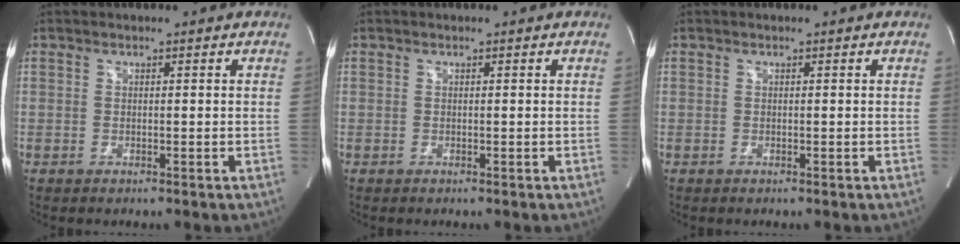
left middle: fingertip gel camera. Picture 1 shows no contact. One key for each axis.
{"total": 0.0}
{"total": 0.0}